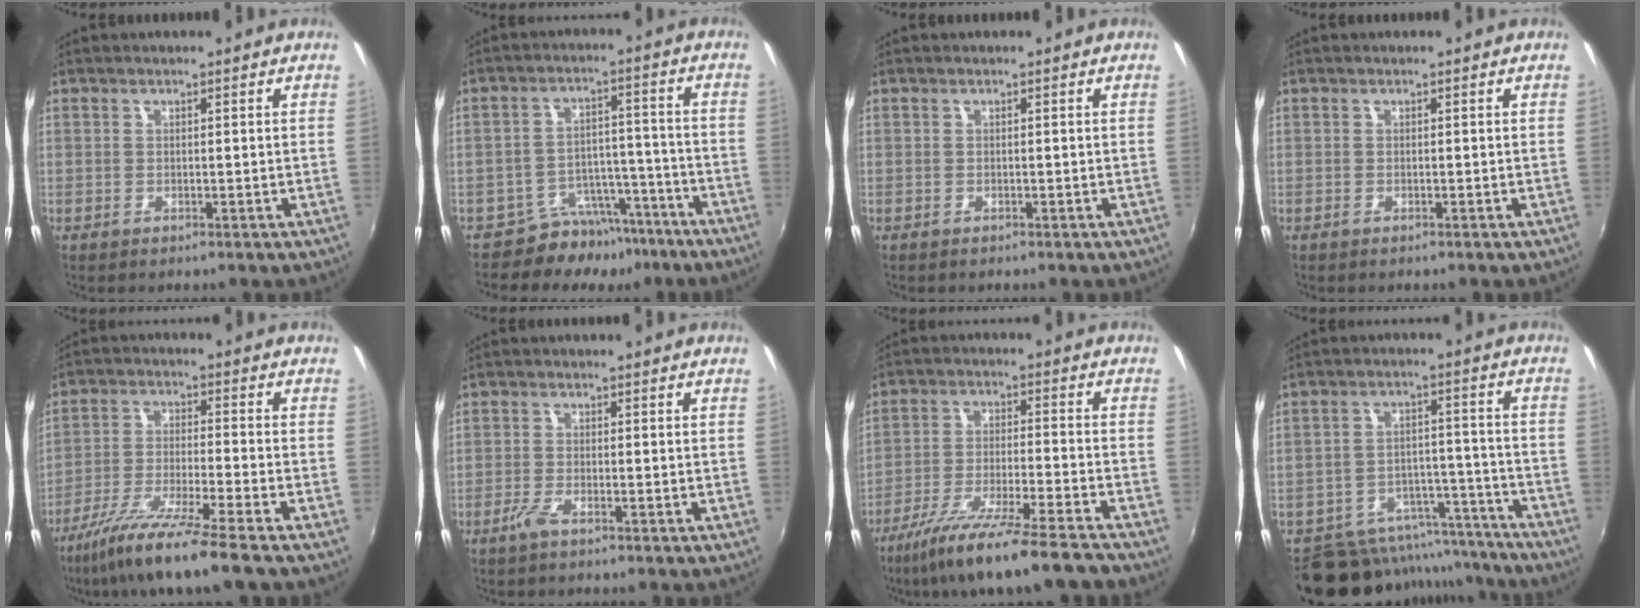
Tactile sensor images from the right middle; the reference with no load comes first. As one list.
[{"total": 9.4, "force": [-8.0, 4.7, 1.2], "torque": [-0.021, 0.030, -0.112]}, {"total": 0.0}, {"total": 0.0}, {"total": 13.1, "force": [-10.2, -0.7, 8.3], "torque": [-0.172, -0.031, -0.183]}, {"total": 2.4, "force": [-1.7, 0.3, 1.7], "torque": [-0.043, -0.005, -0.036]}, {"total": 16.6, "force": [-13.9, 0.1, 9.2], "torque": [-0.179, -0.043, -0.231]}, {"total": 16.8, "force": [-14.3, 7.6, 4.4], "torque": [-0.091, 0.041, -0.182]}]